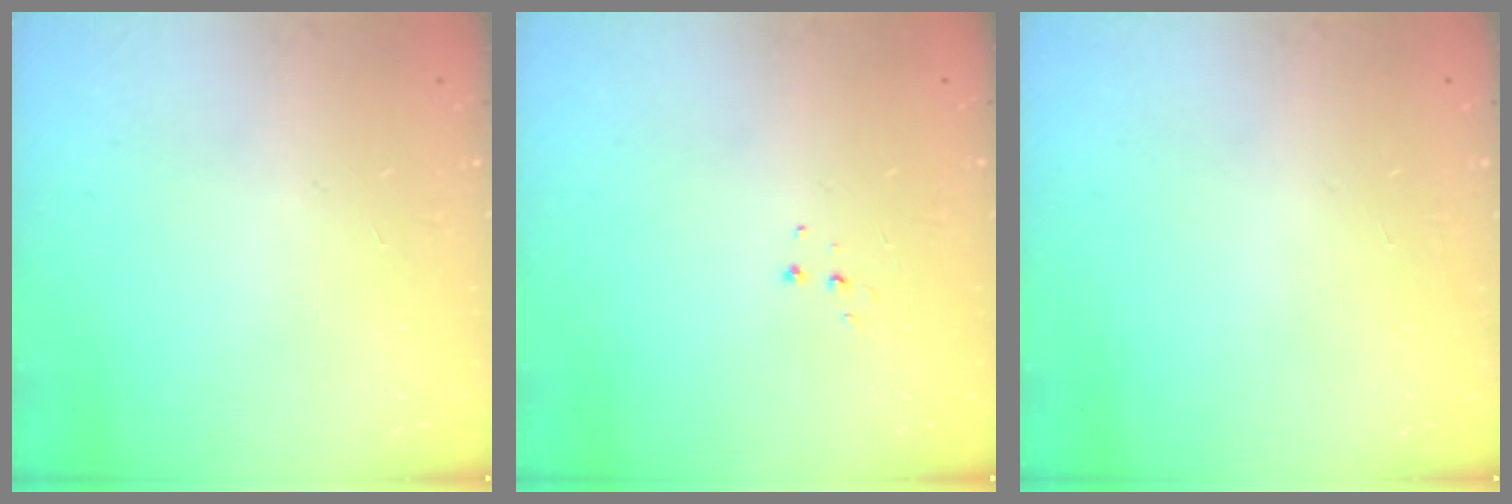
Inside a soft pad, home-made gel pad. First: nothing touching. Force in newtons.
{"total": 4.5, "press": 4.5, "slide": 0.4}
{"total": 0.0}